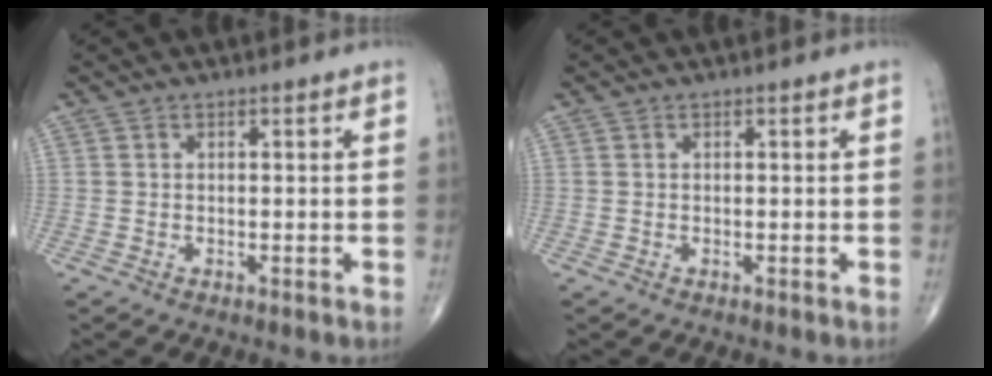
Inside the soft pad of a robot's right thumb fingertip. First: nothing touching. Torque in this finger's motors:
{"motor_torque": [0.01, 0.01, -0.01, -0.01, 0.00]}